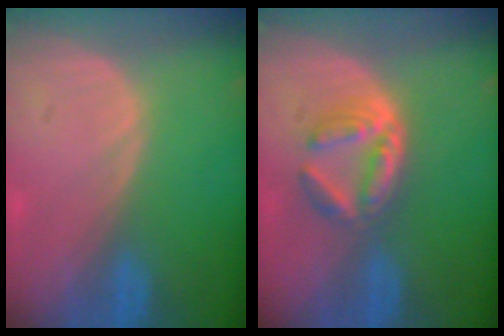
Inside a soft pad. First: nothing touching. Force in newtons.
{"total": 5.9, "press": 5.3, "slide": 2.7}